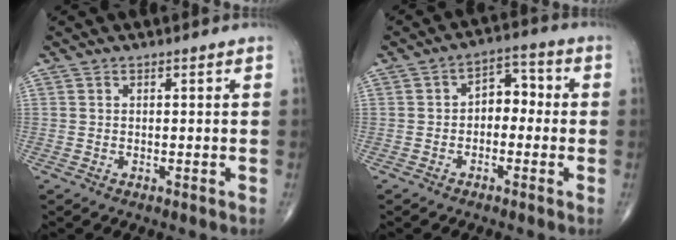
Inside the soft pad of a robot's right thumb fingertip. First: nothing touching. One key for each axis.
{"total": 5.8, "fx": -0.7, "fy": 4.1, "fz": 4.0, "tx": -0.032, "ty": 0.030, "tz": -0.025}